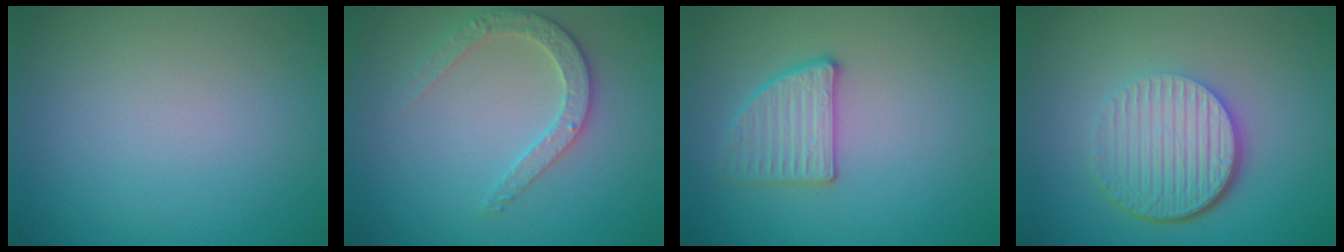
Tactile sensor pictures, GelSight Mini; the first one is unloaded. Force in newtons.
{"total": 2.7, "press": 2.7, "slide": 0.3}
{"total": 2.8, "press": 2.8, "slide": 0.3}
{"total": 6.5, "press": 4.4, "slide": 4.8}